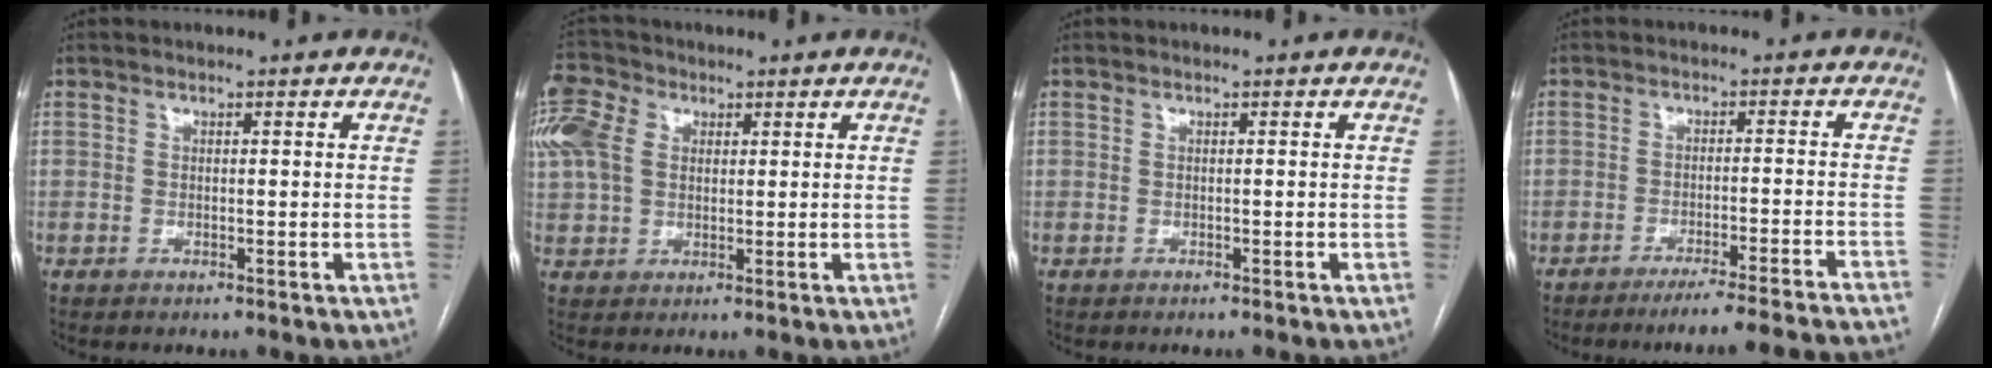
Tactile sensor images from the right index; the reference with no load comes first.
{"total": 9.8, "force": [3.3, 7.3, 5.7], "torque": [-0.159, 0.033, 0.066]}
{"total": 0.0}
{"total": 17.5, "force": [-16.3, -2.0, 6.0], "torque": [-0.041, -0.032, -0.212]}